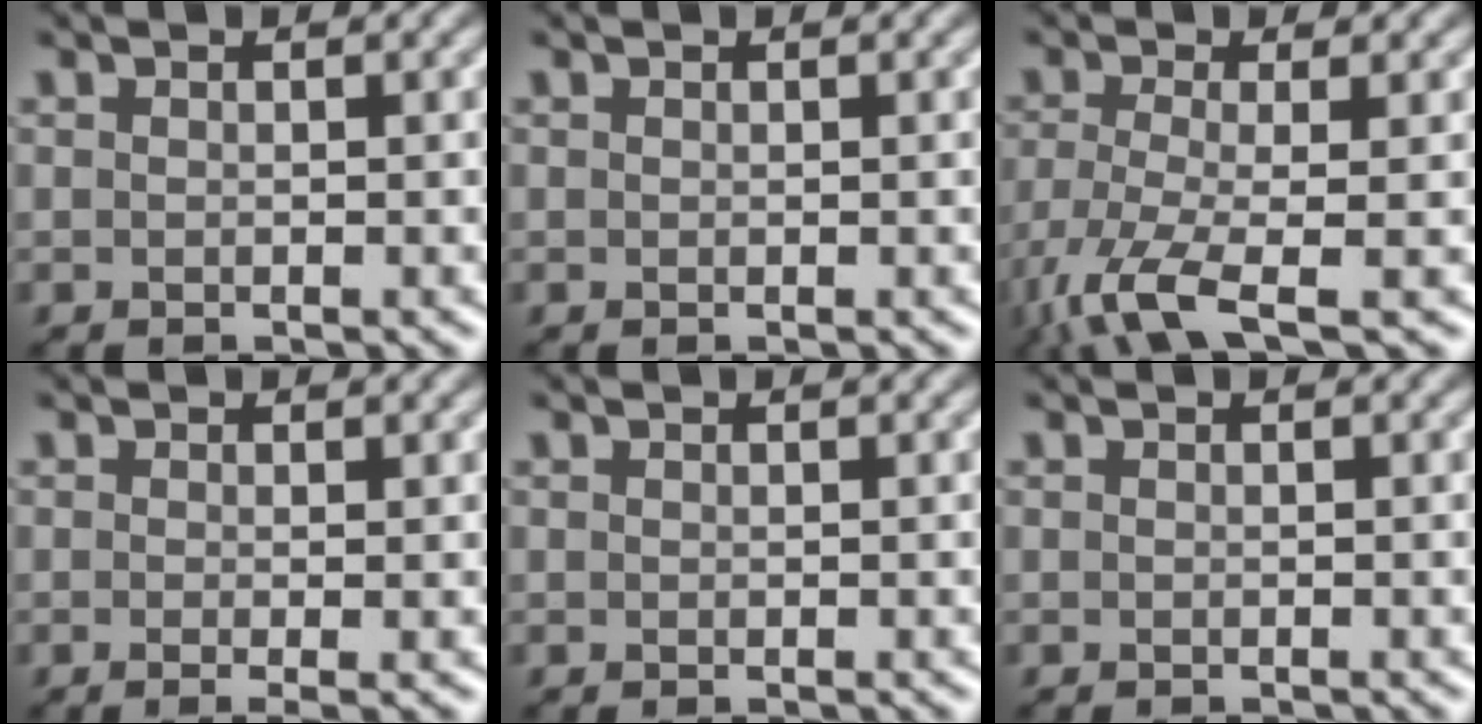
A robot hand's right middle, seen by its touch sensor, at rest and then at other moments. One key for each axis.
{"total": 0.0}
{"total": 6.3, "fx": -3.5, "fy": 1.6, "fz": 5.0, "tx": -0.113, "ty": -0.018, "tz": -0.075}
{"total": 1.6, "fx": -0.3, "fy": 0.4, "fz": 1.5, "tx": -0.025, "ty": -0.008, "tz": -0.007}
{"total": 0.0}
{"total": 0.7, "fx": -0.6, "fy": 0.0, "fz": 0.2, "tx": 0.006, "ty": -0.003, "tz": -0.010}